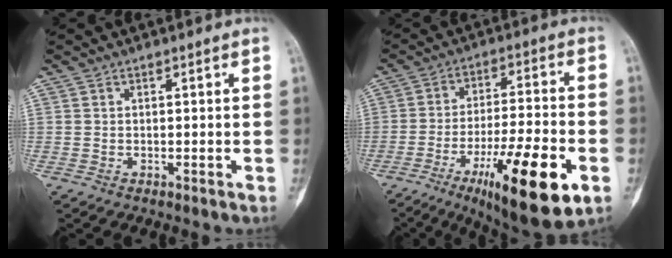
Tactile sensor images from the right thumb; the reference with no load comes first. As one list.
[{"total": 20.0, "force": [-8.5, 4.8, 17.5], "torque": [-0.272, 0.024, -0.129]}]